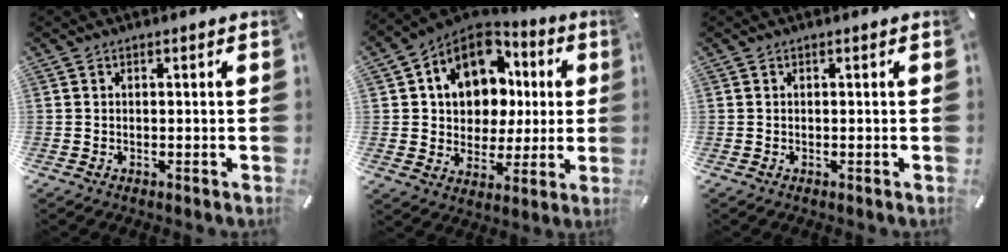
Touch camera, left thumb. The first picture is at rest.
{"total": 13.3, "force": [4.1, 11.2, 5.8], "torque": [-0.106, -0.015, 0.086]}
{"total": 0.0}